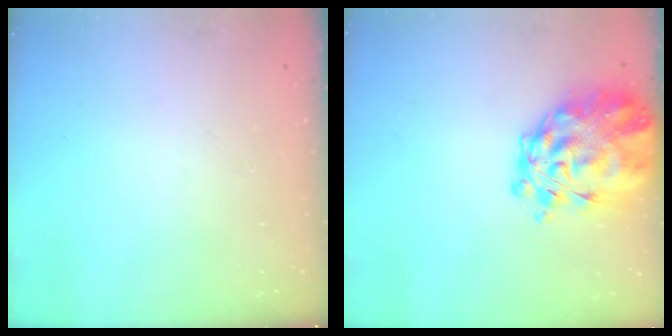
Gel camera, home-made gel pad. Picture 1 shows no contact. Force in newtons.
{"total": 10.4, "press": 9.8, "slide": 3.5}